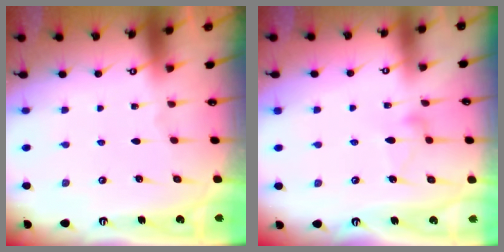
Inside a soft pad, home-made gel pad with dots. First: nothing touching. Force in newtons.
{"total": 9.1, "press": 9.1, "slide": 0.4}